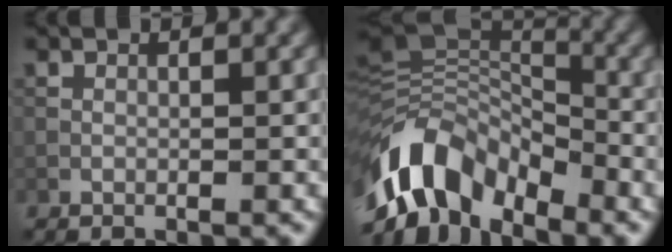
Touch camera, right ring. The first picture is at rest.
{"total": 10.3, "force": [-6.0, 5.8, 6.1], "torque": [-0.108, 0.007, -0.122]}